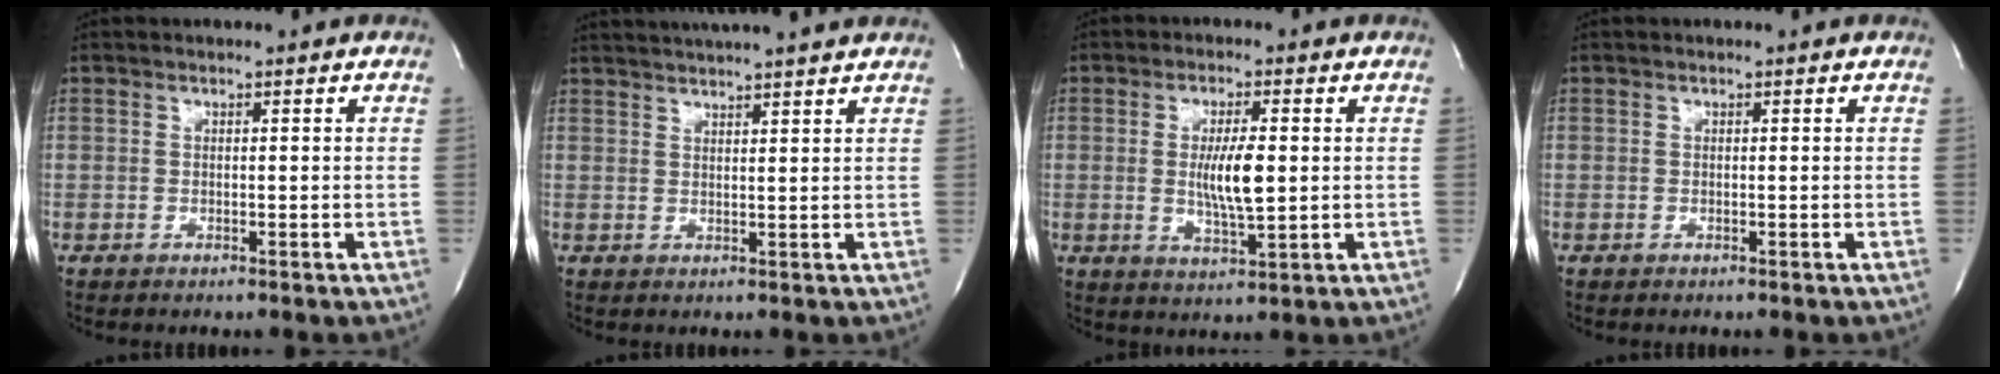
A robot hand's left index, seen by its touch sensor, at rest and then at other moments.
{"total": 11.0, "force": [10.0, 0.2, 4.4], "torque": [-0.076, 0.024, 0.135]}
{"total": 6.4, "force": [-0.1, 1.1, 6.3], "torque": [-0.116, -0.011, -0.001]}
{"total": 0.0}